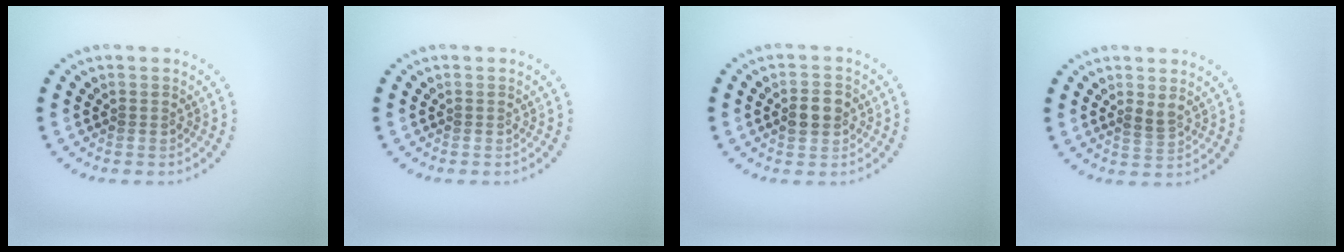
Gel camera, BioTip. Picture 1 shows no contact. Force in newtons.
{"total": 0.0}
{"total": 2.8, "press": 2.8, "slide": 0.0}
{"total": 1.1, "press": 1.0, "slide": 0.5}